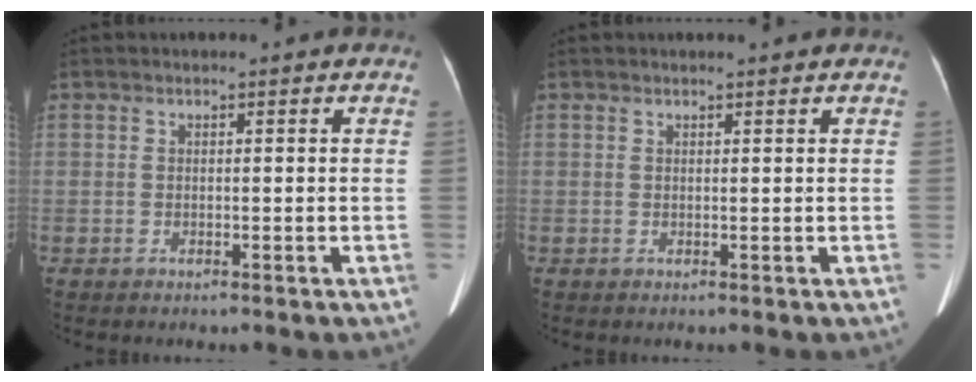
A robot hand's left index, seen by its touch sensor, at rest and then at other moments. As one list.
[{"total": 1.4, "force": [1.3, 0.1, 0.4], "torque": [-0.009, 0.006, 0.016]}]